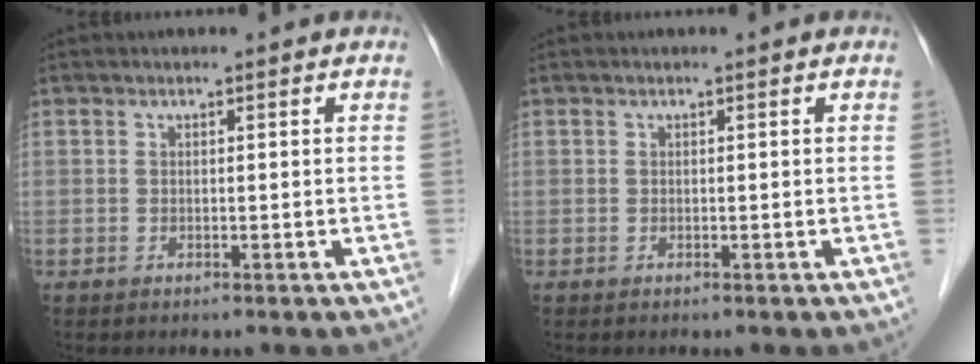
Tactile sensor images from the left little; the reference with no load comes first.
{"total": 0.0}